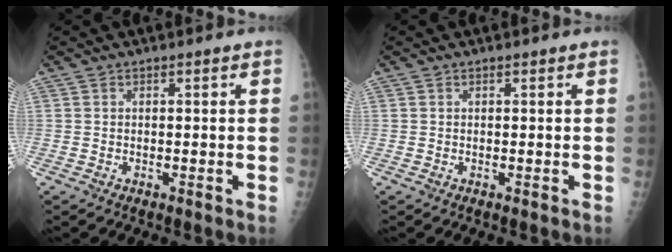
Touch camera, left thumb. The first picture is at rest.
{"total": 0.0}